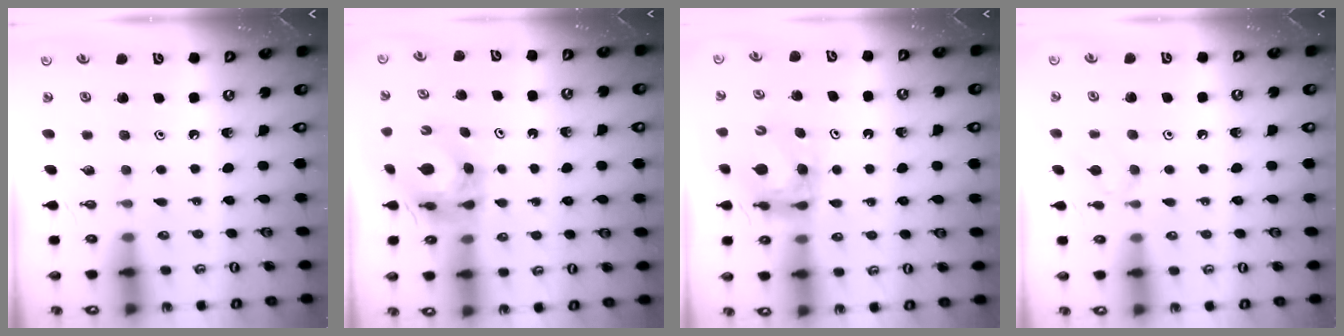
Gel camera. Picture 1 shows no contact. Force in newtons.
{"total": 6.1, "press": 6.1, "slide": 0.5}
{"total": 6.3, "press": 6.3, "slide": 0.3}
{"total": 2.2, "press": 2.1, "slide": 0.6}